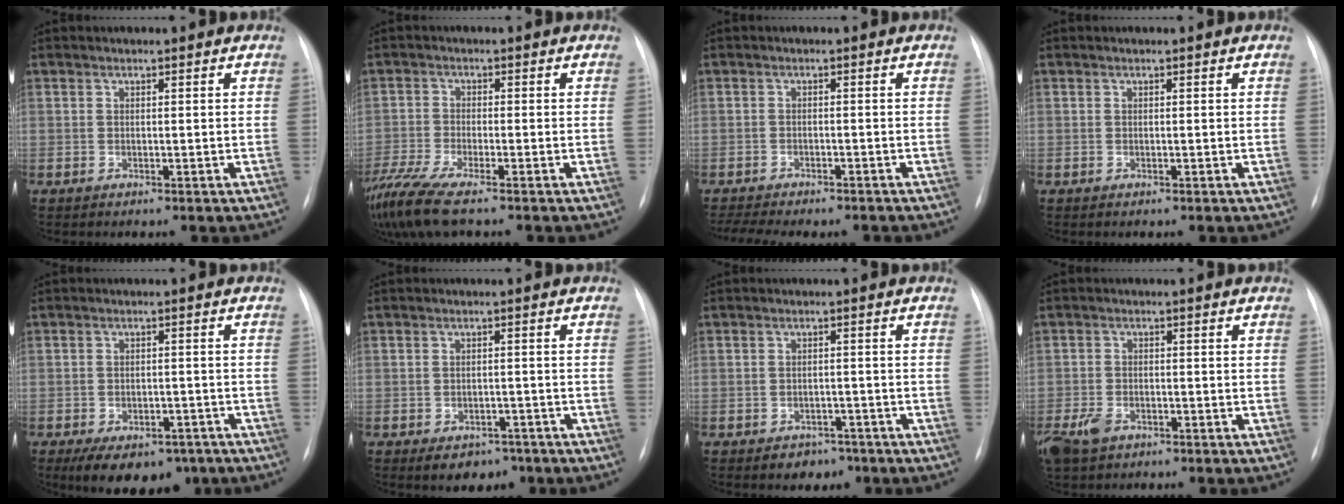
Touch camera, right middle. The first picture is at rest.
{"total": 9.3, "force": [-7.2, 0.9, 5.7], "torque": [-0.119, -0.022, -0.133]}
{"total": 9.8, "force": [-8.6, 2.4, 4.0], "torque": [-0.060, 0.000, -0.116]}
{"total": 0.0}
{"total": 10.8, "force": [-7.3, 5.9, 5.3], "torque": [-0.082, 0.007, -0.103]}
{"total": 5.0, "force": [-3.3, 3.3, 1.9], "torque": [-0.017, 0.009, -0.037]}
{"total": 3.4, "force": [-2.2, 2.4, 0.9], "torque": [-0.006, 0.011, -0.020]}
{"total": 5.7, "force": [-3.4, 3.5, 2.9], "torque": [-0.067, -0.006, -0.057]}